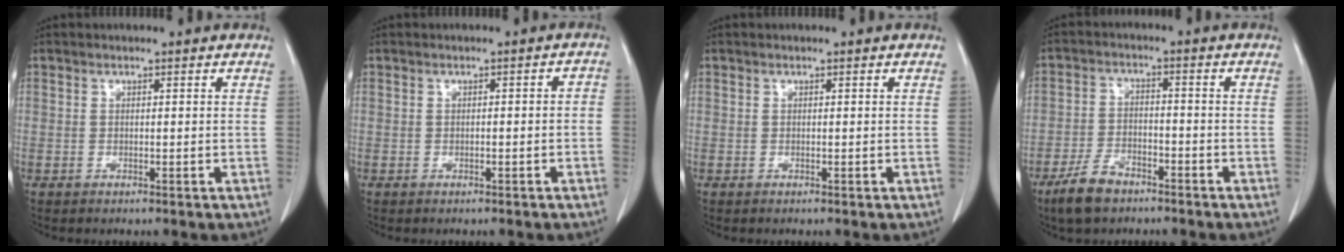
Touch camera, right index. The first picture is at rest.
{"total": 1.8, "force": [-0.6, 0.6, 1.6], "torque": [-0.016, 0.015, -0.004]}
{"total": 0.0}
{"total": 6.5, "force": [-4.8, 2.9, 3.3], "torque": [-0.073, -0.002, -0.086]}